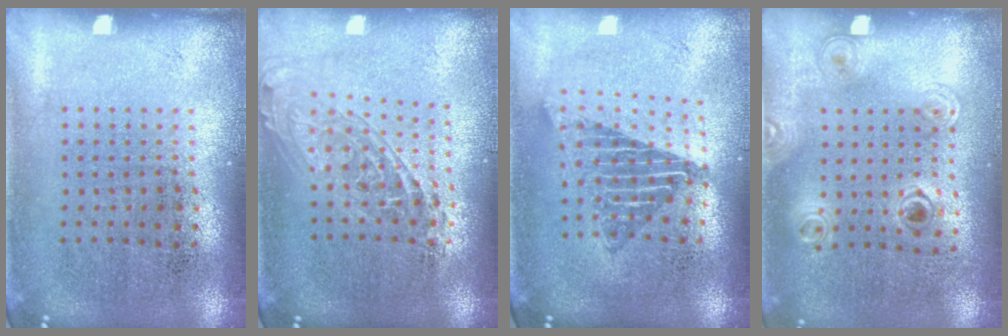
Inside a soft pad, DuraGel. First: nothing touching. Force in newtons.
{"total": 1.7, "press": 1.4, "slide": 1.0}
{"total": 1.6, "press": 1.4, "slide": 0.9}
{"total": 1.2, "press": 1.0, "slide": 0.6}